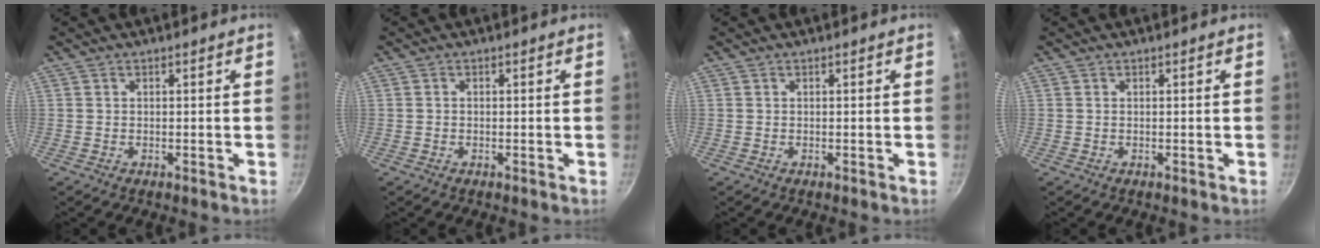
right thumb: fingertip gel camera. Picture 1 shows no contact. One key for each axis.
{"total": 0.0}
{"total": 0.0}
{"total": 0.0}